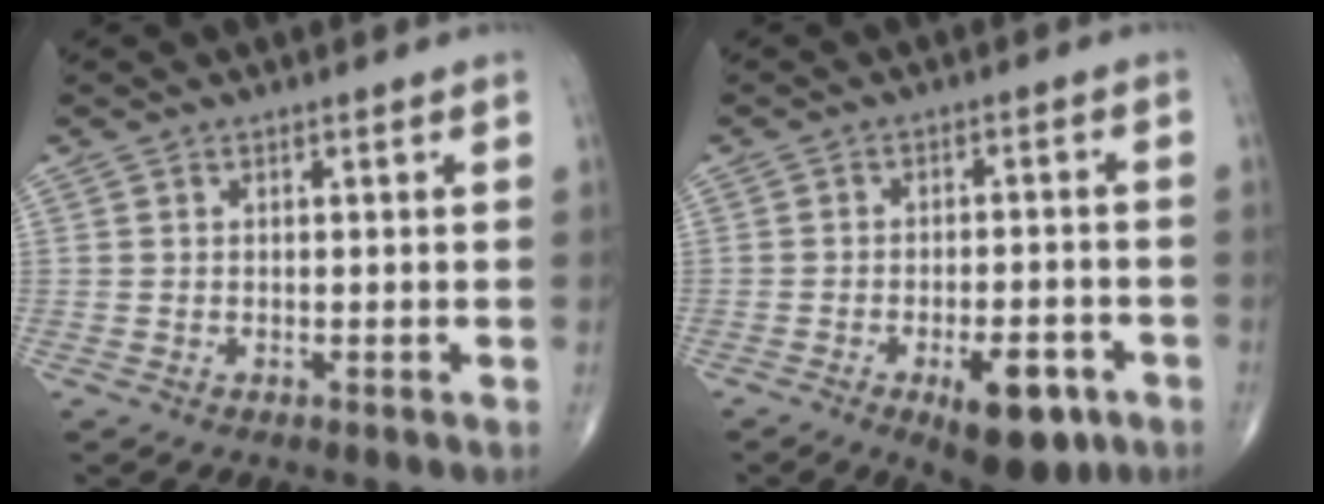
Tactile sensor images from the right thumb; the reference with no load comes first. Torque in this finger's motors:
{"motor_torque": [2.43, 1.17, 0.55, -0.75, 0.26]}